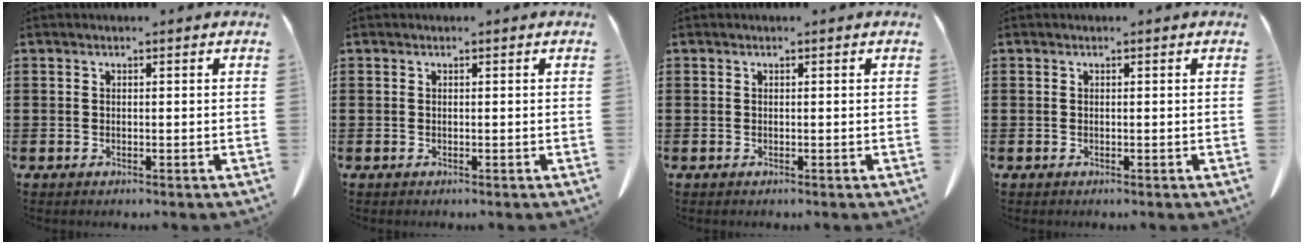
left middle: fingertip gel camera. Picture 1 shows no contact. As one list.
[{"total": 0.0}, {"total": 0.0}, {"total": 0.0}]